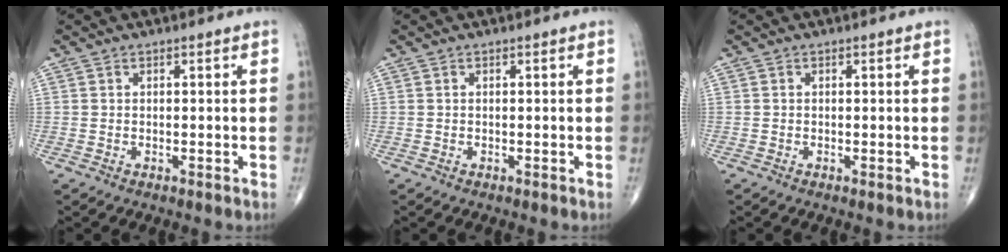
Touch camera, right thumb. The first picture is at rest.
{"total": 0.0}
{"total": 0.0}